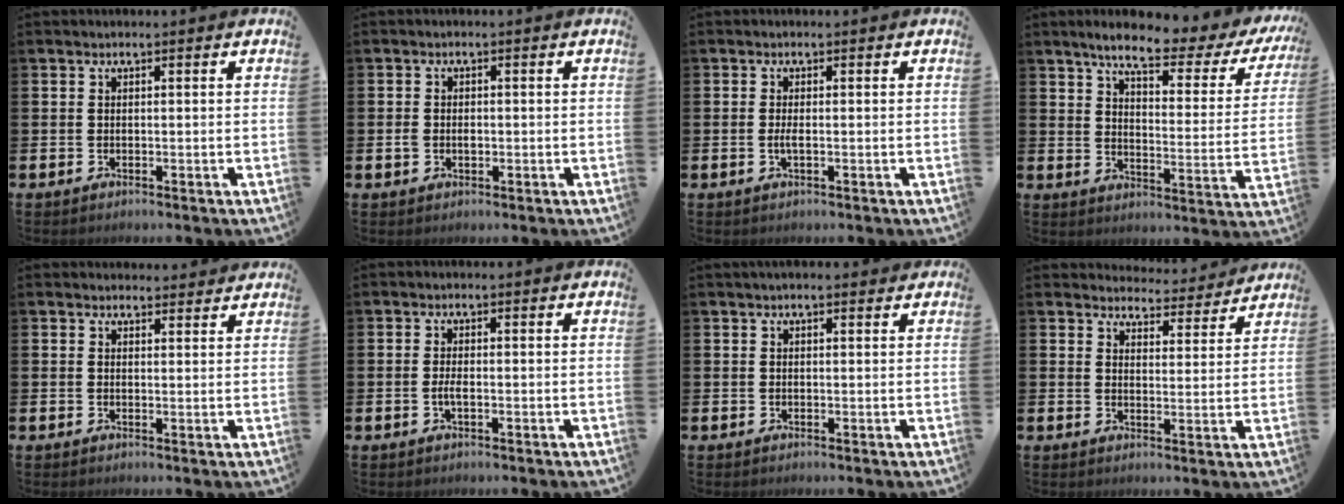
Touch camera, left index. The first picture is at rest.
{"total": 1.7, "force": [-0.2, 1.3, 1.2], "torque": [-0.012, 0.003, -0.008]}
{"total": 1.3, "force": [-0.2, 0.3, 1.2], "torque": [-0.028, 0.001, -0.003]}
{"total": 6.9, "force": [5.7, 1.2, 3.7], "torque": [-0.084, -0.040, 0.086]}
{"total": 2.0, "force": [1.9, 0.6, -0.2], "torque": [0.011, -0.009, 0.033]}
{"total": 1.5, "force": [-0.4, 0.5, 1.4], "torque": [-0.030, 0.003, -0.006]}
{"total": 1.0, "force": [0.8, 0.4, 0.5], "torque": [-0.007, 0.005, 0.013]}
{"total": 4.1, "force": [4.0, 0.9, -0.1], "torque": [-0.001, -0.039, 0.068]}